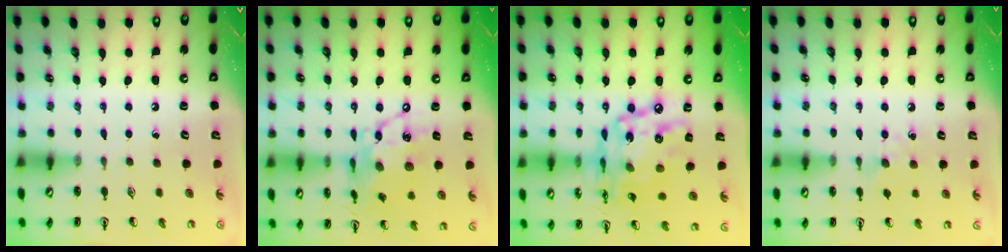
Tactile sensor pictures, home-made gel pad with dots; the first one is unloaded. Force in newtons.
{"total": 14.4, "press": 14.4, "slide": 1.1}
{"total": 19.2, "press": 19.1, "slide": 1.8}
{"total": 5.9, "press": 5.9, "slide": 0.6}